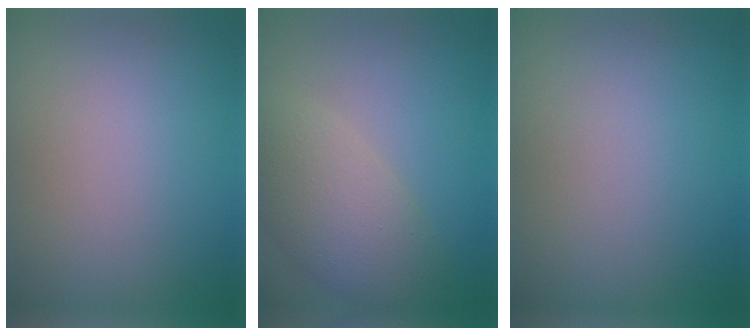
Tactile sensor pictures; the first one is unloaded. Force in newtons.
{"total": 5.5, "press": 5.5, "slide": 0.4}
{"total": 0.0}